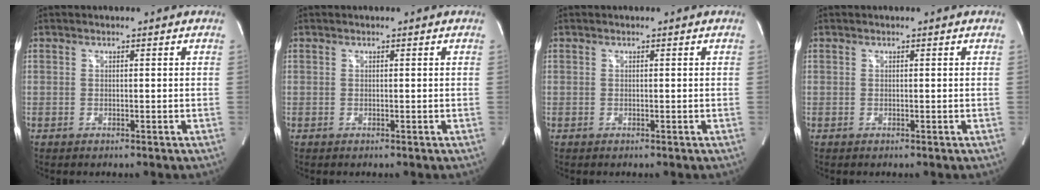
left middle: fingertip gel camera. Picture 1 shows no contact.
{"total": 0.0}
{"total": 0.0}
{"total": 0.0}